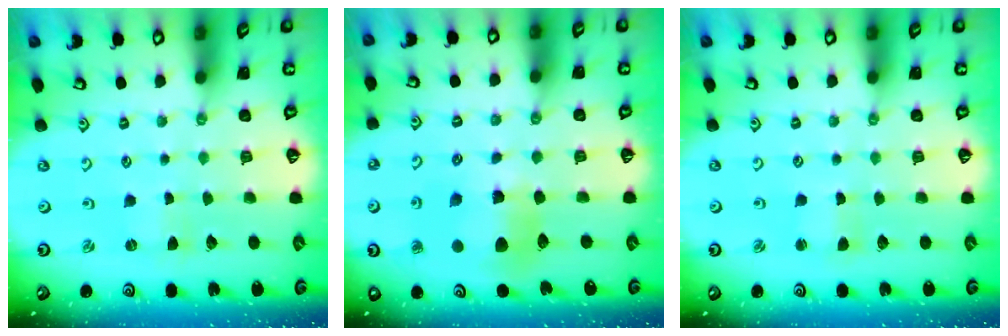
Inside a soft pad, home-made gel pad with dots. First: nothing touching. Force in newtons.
{"total": 10.2, "press": 10.1, "slide": 1.5}
{"total": 1.4, "press": 1.4, "slide": 0.2}